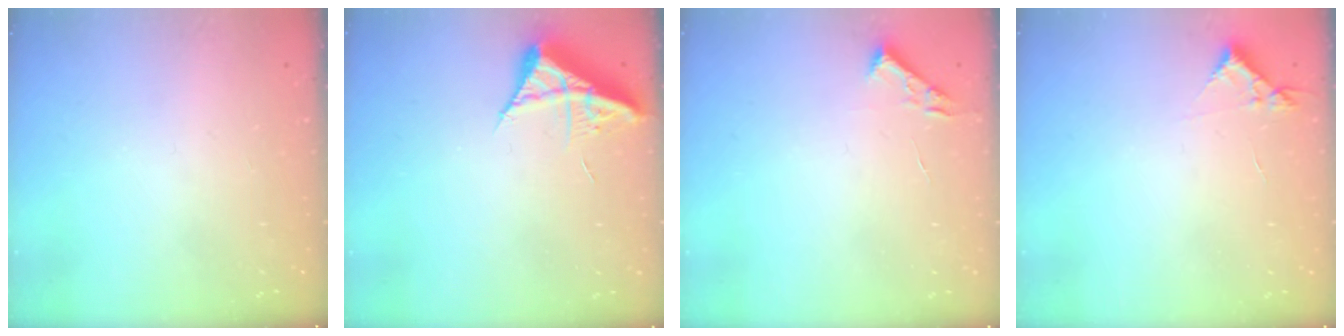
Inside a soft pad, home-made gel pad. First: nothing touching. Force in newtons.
{"total": 9.2, "press": 9.2, "slide": 0.8}
{"total": 2.7, "press": 2.7, "slide": 0.4}
{"total": 4.1, "press": 4.1, "slide": 0.5}